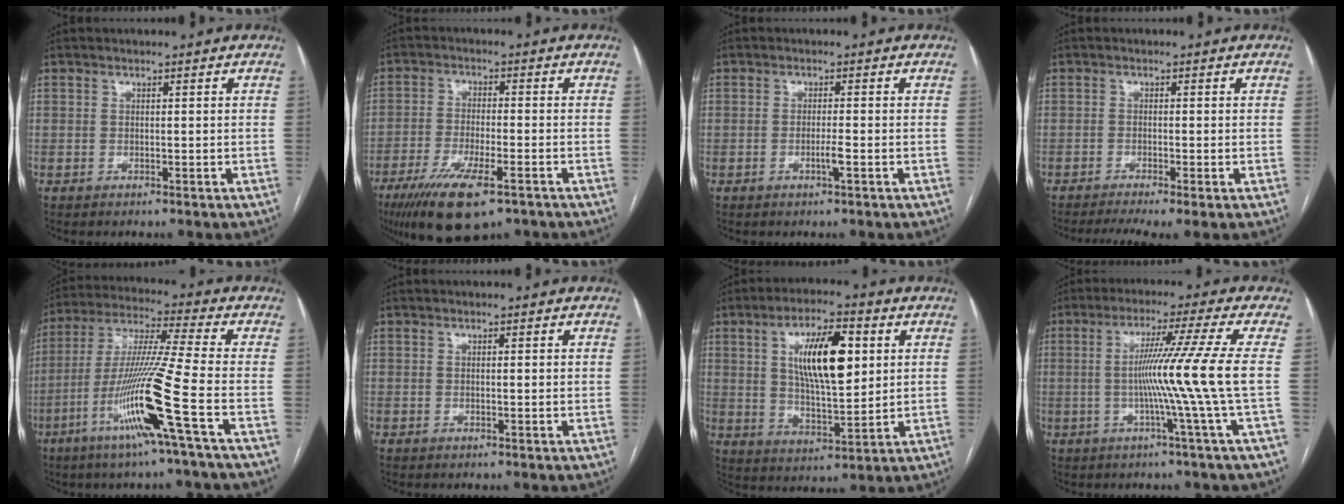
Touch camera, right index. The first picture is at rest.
{"total": 12.0, "force": [-7.6, 2.8, 8.9], "torque": [-0.161, -0.026, -0.122]}
{"total": 1.8, "force": [-0.7, -0.1, 1.6], "torque": [-0.032, -0.002, -0.014]}
{"total": 5.9, "force": [-4.2, 0.3, 4.1], "torque": [-0.067, -0.008, -0.069]}
{"total": 15.6, "force": [-6.2, -2.1, 14.2], "torque": [-0.286, -0.021, -0.123]}
{"total": 1.2, "force": [0.3, 0.3, 1.1], "torque": [-0.020, 0.000, 0.003]}
{"total": 13.0, "force": [3.6, 3.9, 11.9], "torque": [-0.213, 0.007, 0.063]}
{"total": 10.7, "force": [-1.0, -3.8, 9.9], "torque": [-0.168, -0.001, -0.012]}